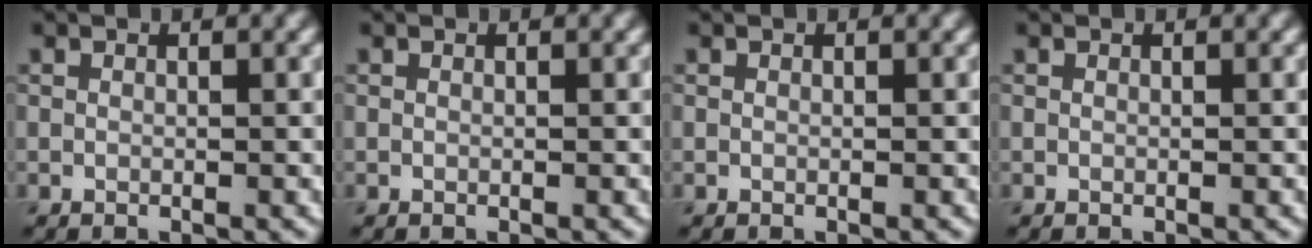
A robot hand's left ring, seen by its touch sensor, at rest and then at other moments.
{"total": 0.0}
{"total": 0.0}
{"total": 0.0}